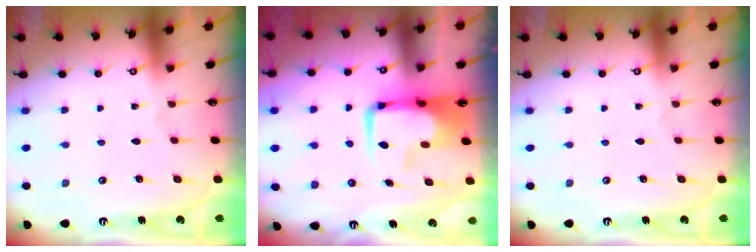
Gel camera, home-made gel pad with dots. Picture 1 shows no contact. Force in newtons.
{"total": 8.3, "press": 8.2, "slide": 1.4}
{"total": 0.0}